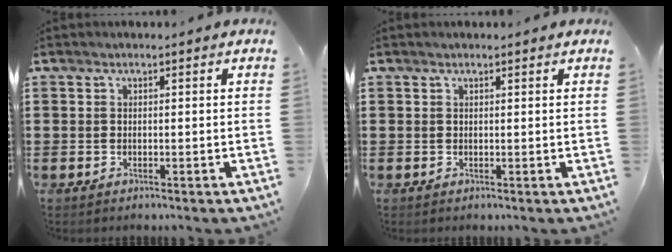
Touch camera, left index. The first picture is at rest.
{"total": 0.6, "force": [0.5, 0.1, 0.3], "torque": [-0.007, 0.001, 0.010]}